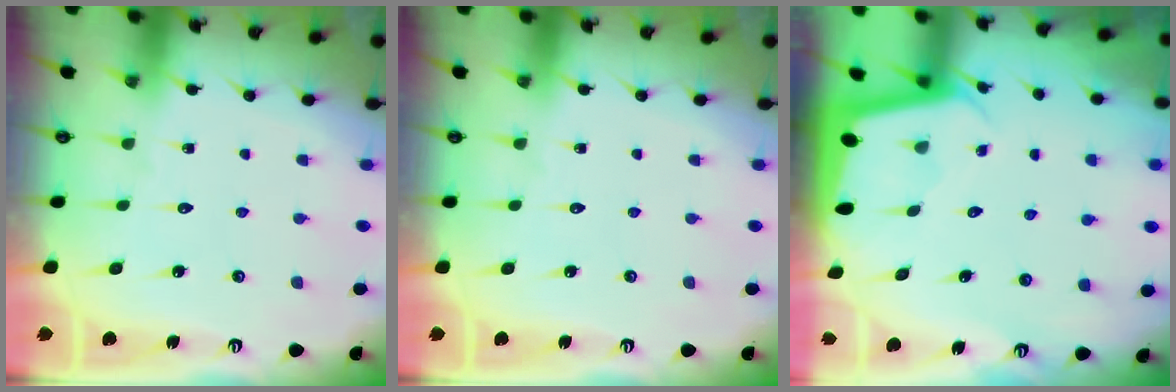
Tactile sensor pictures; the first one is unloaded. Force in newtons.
{"total": 0.0}
{"total": 1.9, "press": 1.9, "slide": 0.1}